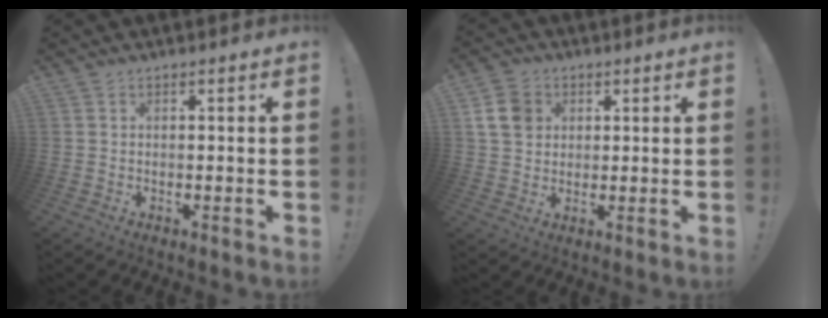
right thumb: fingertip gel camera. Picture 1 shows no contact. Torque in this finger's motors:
{"motor_torque": [0.08, 0.03, 0.39, 0.11, 0.00]}